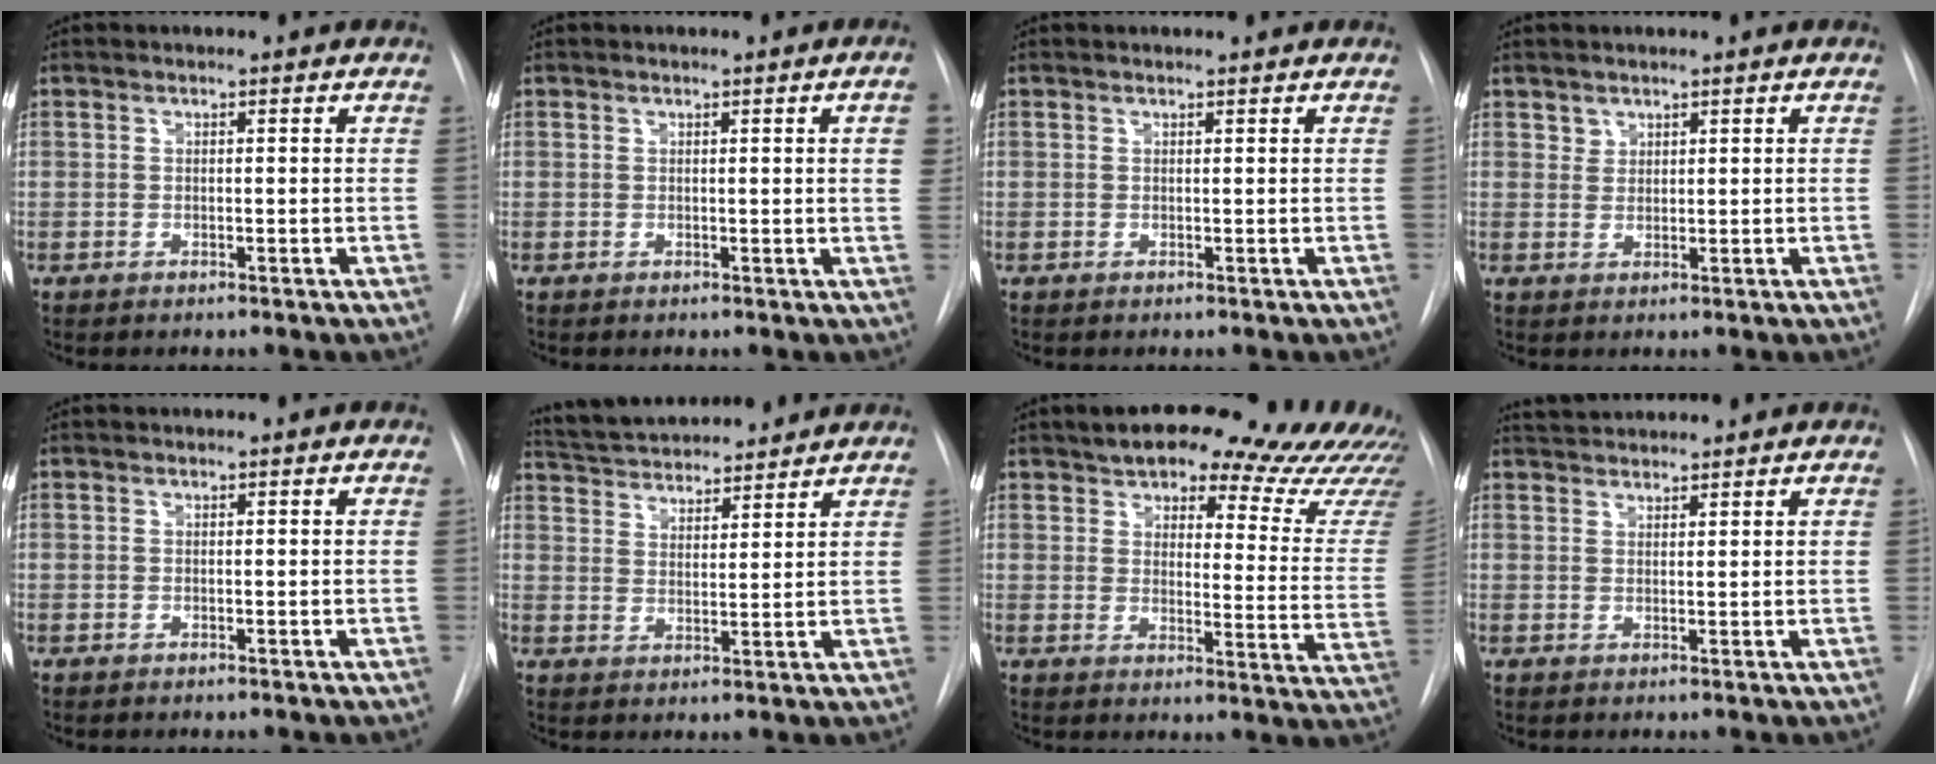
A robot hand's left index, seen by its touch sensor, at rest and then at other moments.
{"total": 3.5, "force": [0.9, 0.2, 3.4], "torque": [-0.033, 0.001, 0.009]}
{"total": 1.3, "force": [1.3, 0.2, 0.2], "torque": [-0.012, 0.016, 0.015]}
{"total": 1.3, "force": [1.1, 0.8, 0.0], "torque": [0.009, 0.001, 0.018]}
{"total": 0.0}
{"total": 14.2, "force": [13.3, 2.6, 4.1], "torque": [-0.071, 0.032, 0.209]}
{"total": 22.6, "force": [19.7, 5.4, 9.7], "torque": [-0.110, -0.051, 0.216]}
{"total": 0.0}